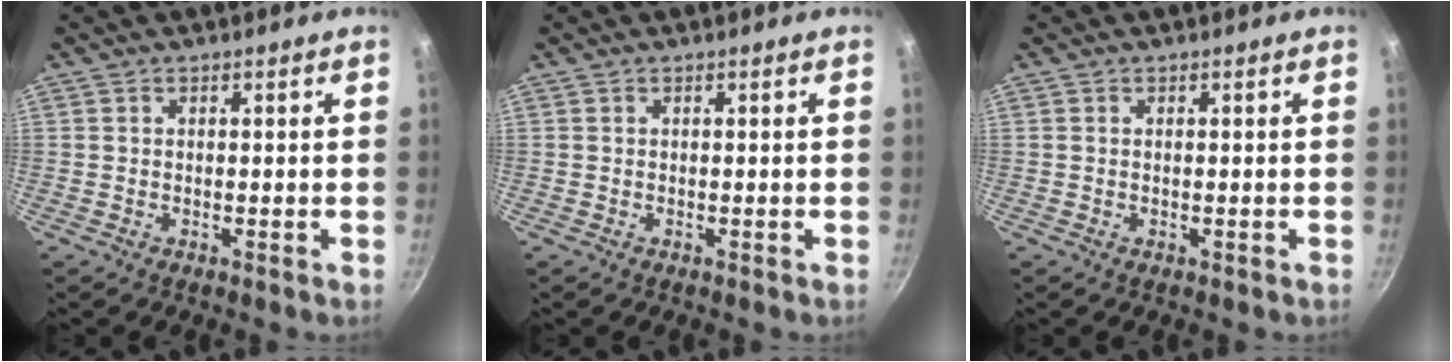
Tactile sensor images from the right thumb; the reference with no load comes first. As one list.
[{"total": 0.0}, {"total": 0.0}]